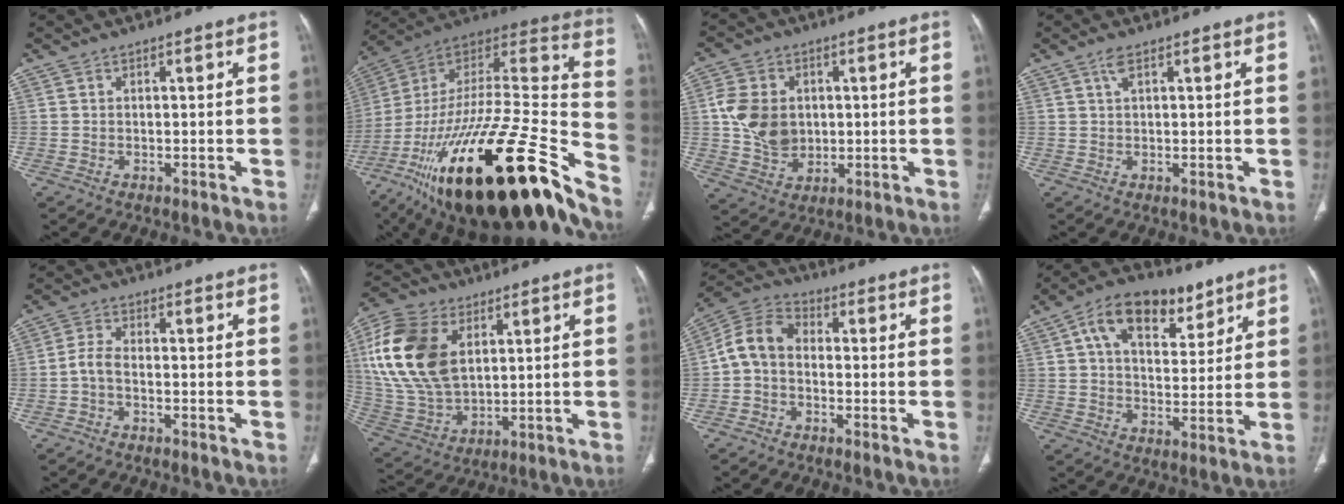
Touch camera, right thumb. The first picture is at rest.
{"total": 40.6, "force": [-25.3, 10.7, 30.0], "torque": [-0.453, 0.033, -0.412]}
{"total": 10.9, "force": [0.9, 8.6, 6.6], "torque": [-0.106, -0.001, 0.024]}
{"total": 2.2, "force": [1.1, 0.7, 1.7], "torque": [-0.039, 0.000, 0.024]}
{"total": 3.0, "force": [-1.1, 1.3, 2.5], "torque": [-0.056, 0.010, -0.029]}
{"total": 20.1, "force": [5.7, 12.7, 14.6], "torque": [-0.292, -0.012, 0.112]}
{"total": 7.8, "force": [-0.9, 5.6, 5.3], "torque": [-0.091, 0.027, -0.033]}
{"total": 14.9, "force": [7.7, 8.5, 9.6], "torque": [-0.119, -0.011, 0.126]}